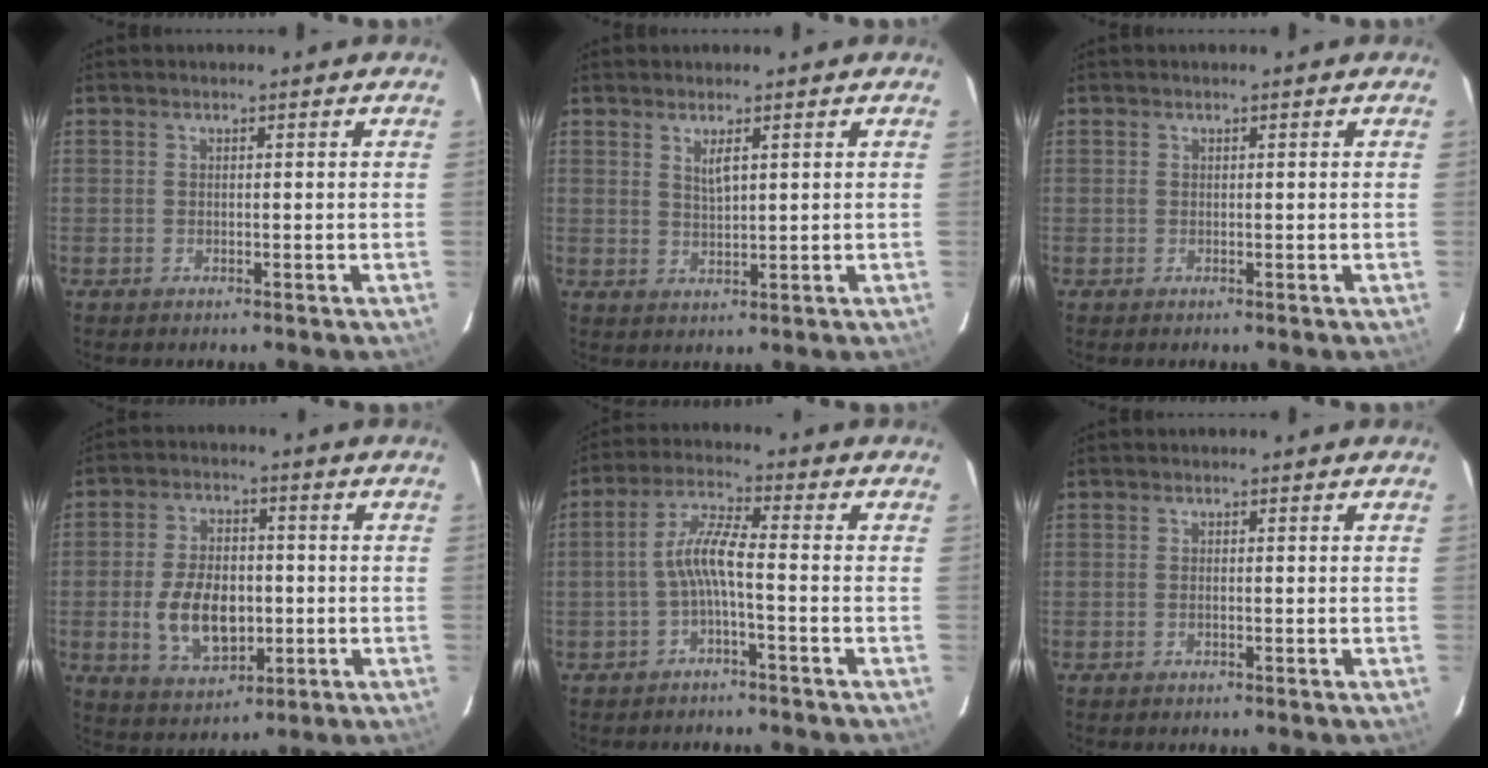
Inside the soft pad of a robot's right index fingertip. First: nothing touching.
{"total": 2.8, "force": [1.4, 0.7, 2.4], "torque": [-0.043, -0.003, 0.027]}
{"total": 0.6, "force": [-0.1, 0.6, 0.2], "torque": [-0.003, 0.000, -0.004]}
{"total": 11.7, "force": [-2.1, 6.9, 9.2], "torque": [-0.187, 0.003, -0.027]}
{"total": 5.5, "force": [-1.9, 0.4, 5.2], "torque": [-0.118, 0.014, -0.036]}
{"total": 0.6, "force": [-0.2, 0.2, 0.4], "torque": [-0.010, 0.001, -0.005]}